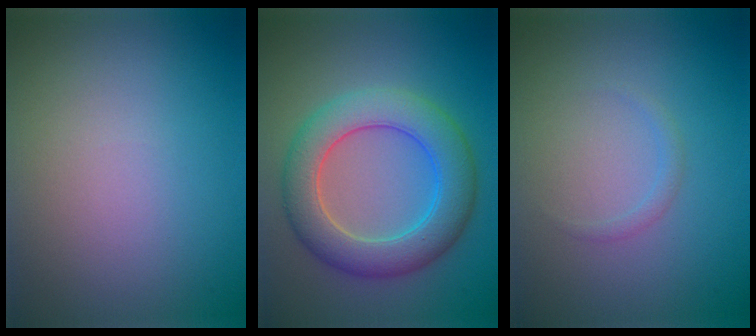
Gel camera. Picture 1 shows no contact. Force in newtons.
{"total": 6.8, "press": 6.8, "slide": 0.3}
{"total": 0.8, "press": 0.8, "slide": 0.1}